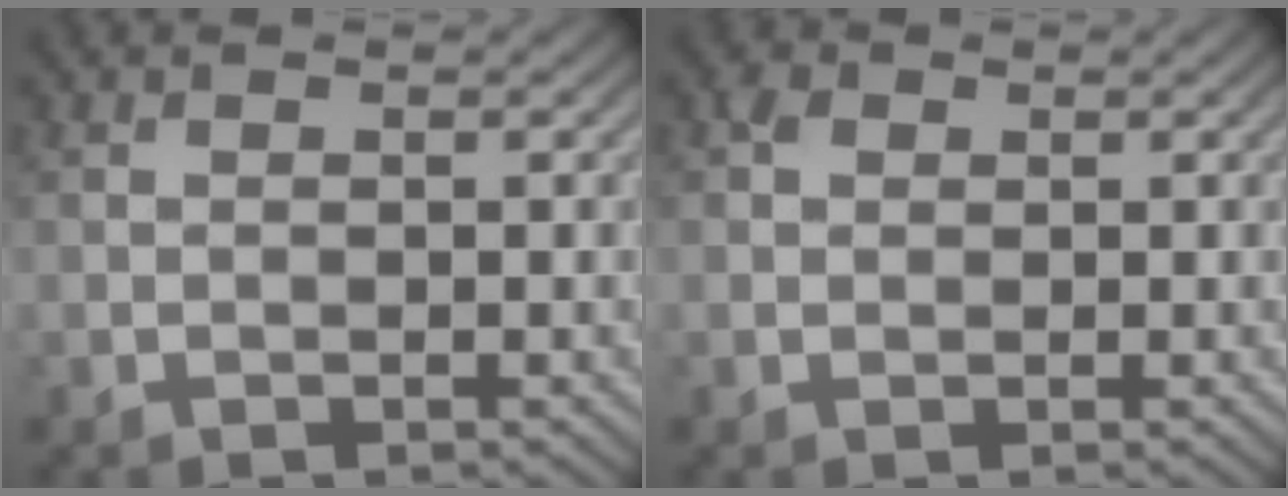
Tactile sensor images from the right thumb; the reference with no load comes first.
{"total": 1.2, "force": [0.5, 1.0, 0.5], "torque": [-0.009, 0.003, 0.005]}